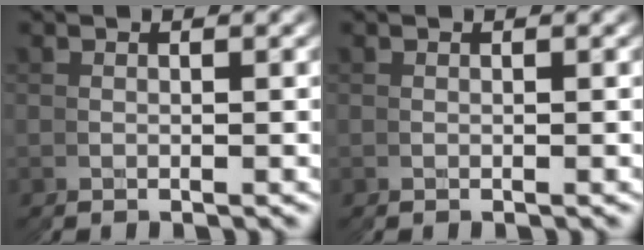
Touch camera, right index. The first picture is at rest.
{"total": 0.0}